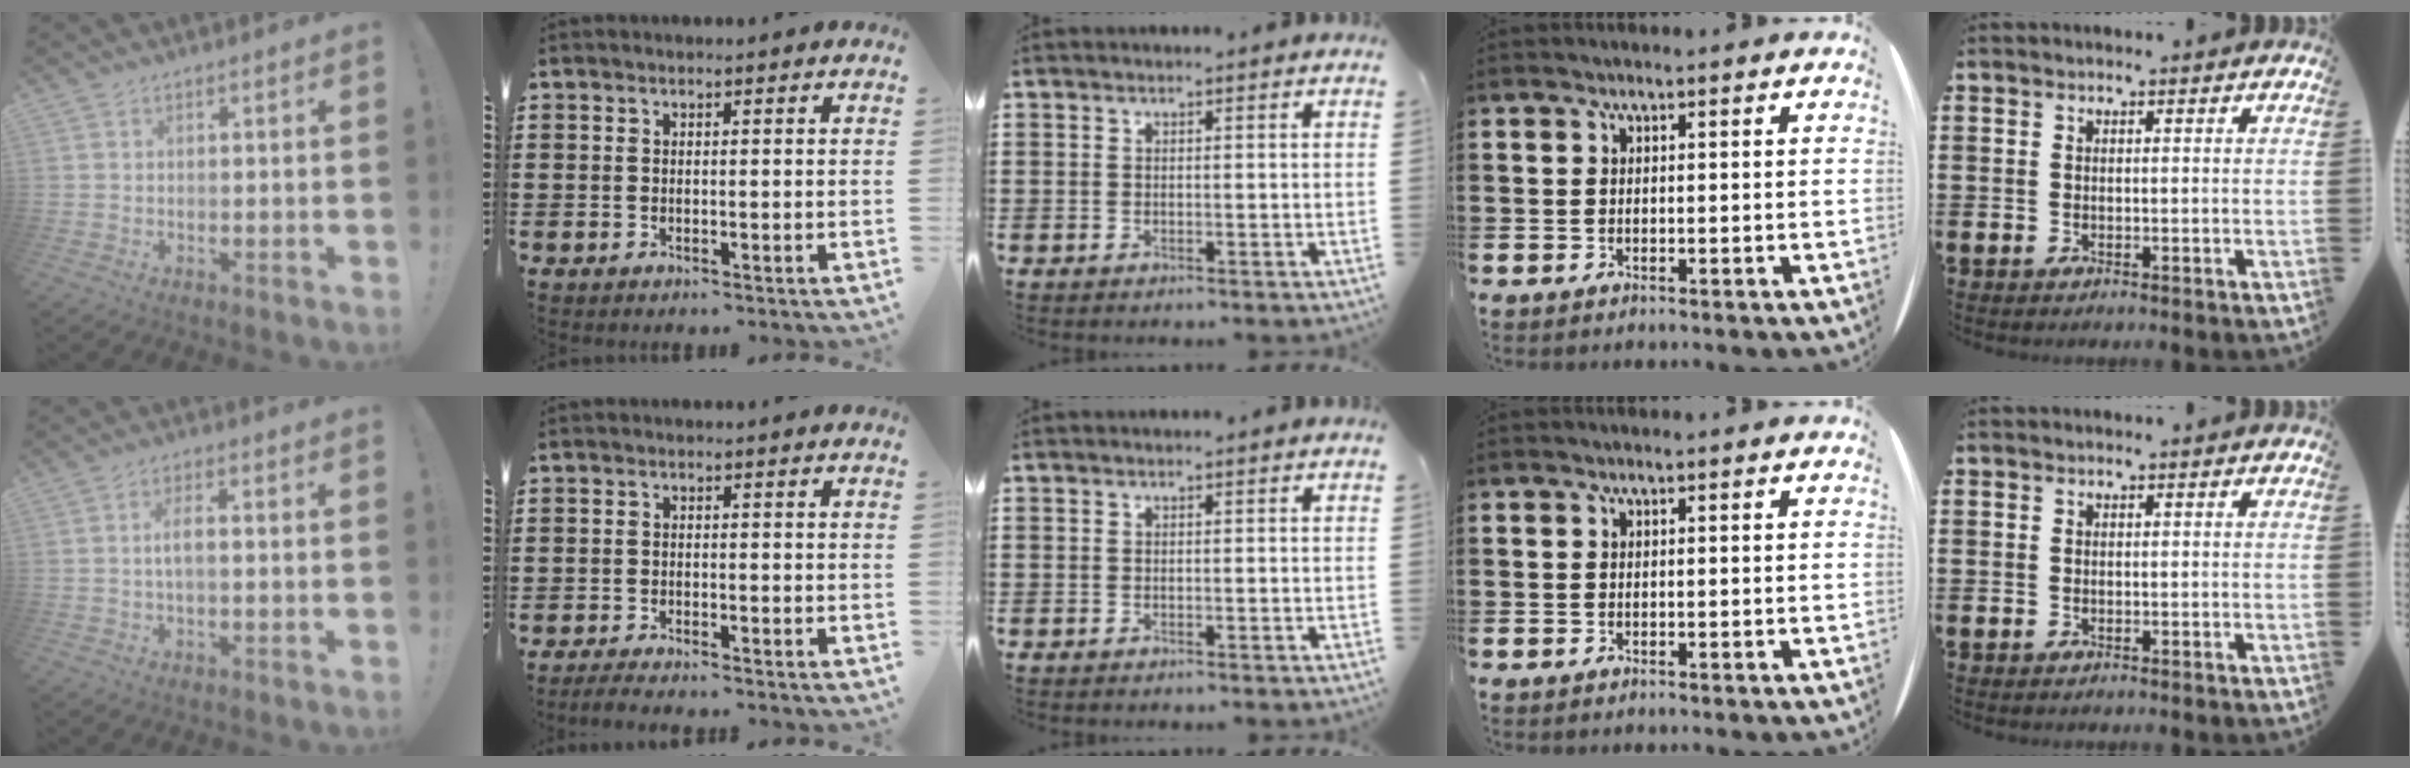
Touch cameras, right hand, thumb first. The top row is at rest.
{"thumb": {"total": 4.0, "force": [-0.2, 1.1, 3.9], "torque": [-0.068, -0.001, -0.007]}, "index": {"total": 1.7, "force": [-1.7, -0.1, 0.2], "torque": [-0.005, -0.001, -0.033]}}